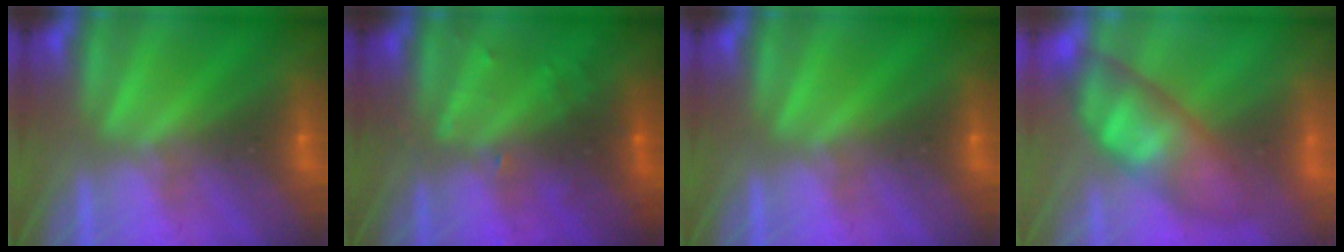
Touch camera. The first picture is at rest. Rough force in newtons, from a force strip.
{"total": 2.9}
{"total": 0.0}
{"total": 4.1}